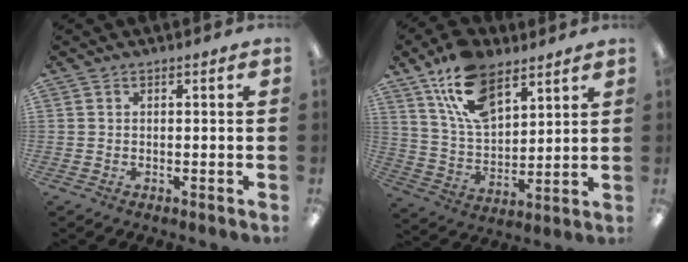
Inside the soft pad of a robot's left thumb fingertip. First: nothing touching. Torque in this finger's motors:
{"motor_torque": [0.20, 0.21, 1.60, -1.17, 0.19]}